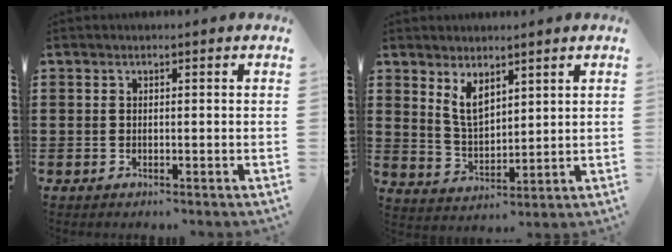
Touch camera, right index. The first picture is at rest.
{"total": 5.3, "force": [3.3, 2.5, 3.3], "torque": [-0.076, 0.001, 0.062]}